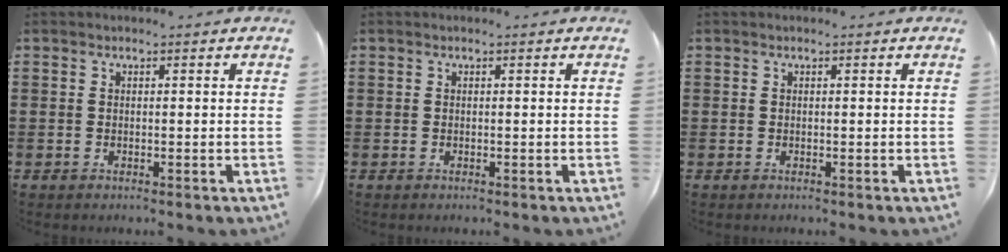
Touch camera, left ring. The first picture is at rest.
{"total": 0.0}
{"total": 0.0}